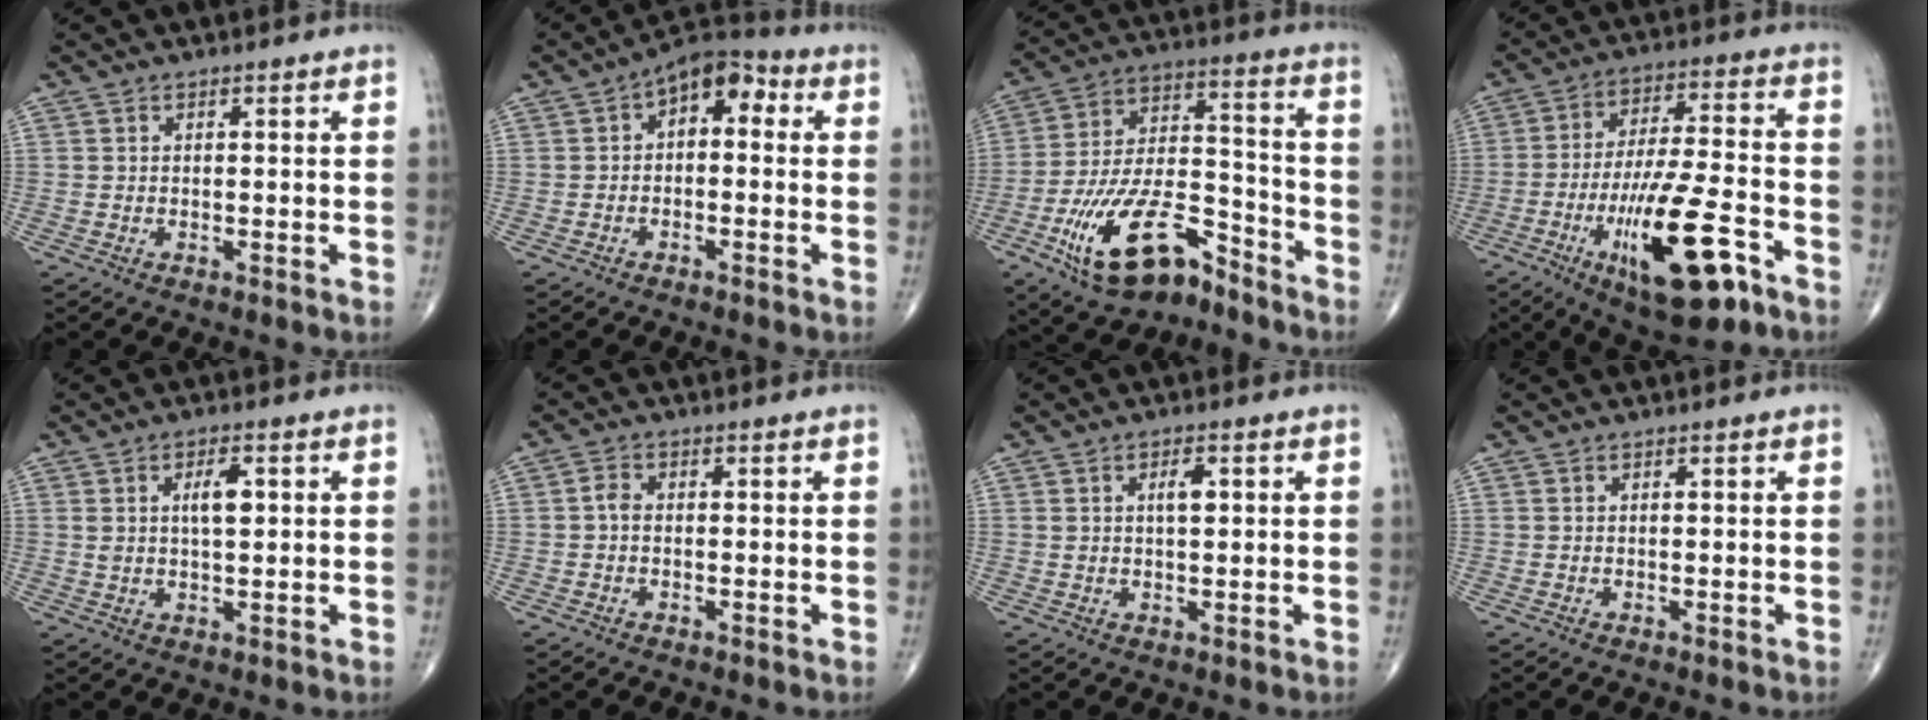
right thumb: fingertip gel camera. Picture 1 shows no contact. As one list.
[{"total": 7.9, "force": [1.2, 4.5, 6.3], "torque": [-0.066, 0.033, 0.003]}, {"total": 19.1, "force": [-11.0, 8.7, 12.9], "torque": [-0.225, 0.077, -0.193]}, {"total": 19.0, "force": [-8.5, 5.6, 16.1], "torque": [-0.283, 0.033, -0.130]}, {"total": 4.6, "force": [1.2, 1.9, 4.1], "torque": [-0.064, -0.003, 0.021]}, {"total": 1.8, "force": [-0.3, 1.3, 1.3], "torque": [-0.020, 0.005, -0.010]}, {"total": 3.0, "force": [0.8, 1.2, 2.6], "torque": [-0.042, -0.002, 0.013]}, {"total": 0.0}]